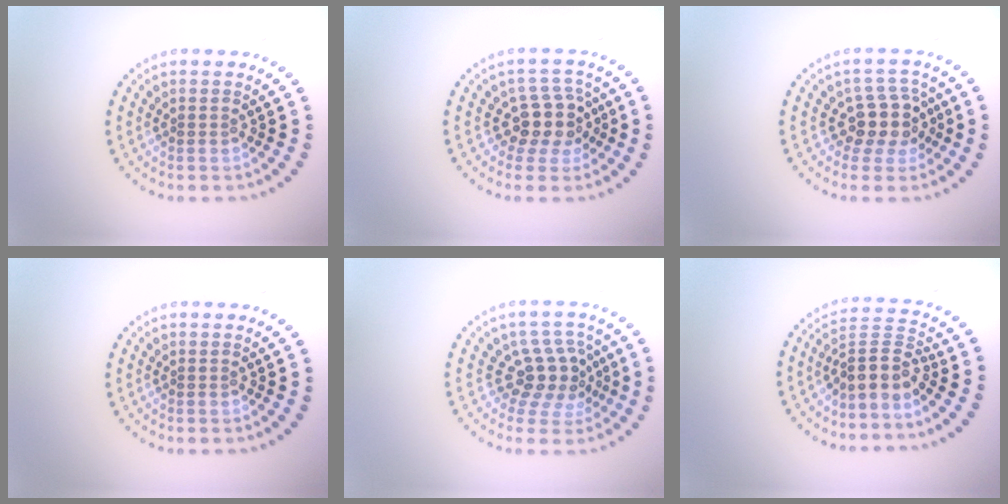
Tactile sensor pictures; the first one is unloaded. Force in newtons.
{"total": 3.5, "press": 2.8, "slide": 2.0}
{"total": 3.5, "press": 2.8, "slide": 2.1}
{"total": 0.0}
{"total": 3.8, "press": 3.1, "slide": 2.2}
{"total": 3.2, "press": 2.4, "slide": 2.1}